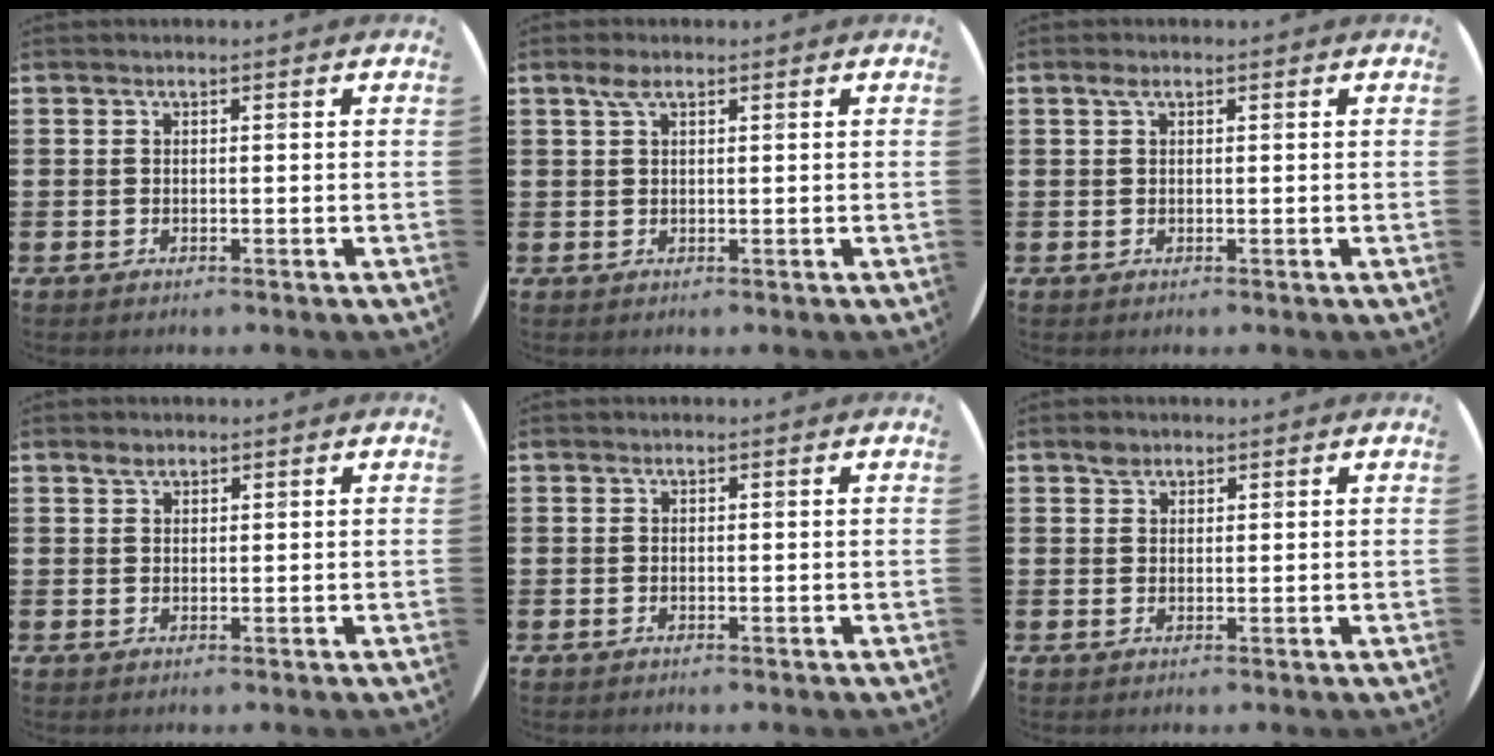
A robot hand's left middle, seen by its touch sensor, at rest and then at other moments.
{"total": 1.9, "force": [1.1, 0.6, 1.5], "torque": [-0.031, 0.006, 0.017]}
{"total": 1.0, "force": [0.5, 0.4, 0.7], "torque": [-0.015, 0.005, 0.008]}
{"total": 1.3, "force": [1.1, 0.6, 0.4], "torque": [-0.001, 0.001, 0.019]}
{"total": 0.0}
{"total": 1.7, "force": [1.4, 0.9, 0.2], "torque": [0.003, 0.000, 0.025]}